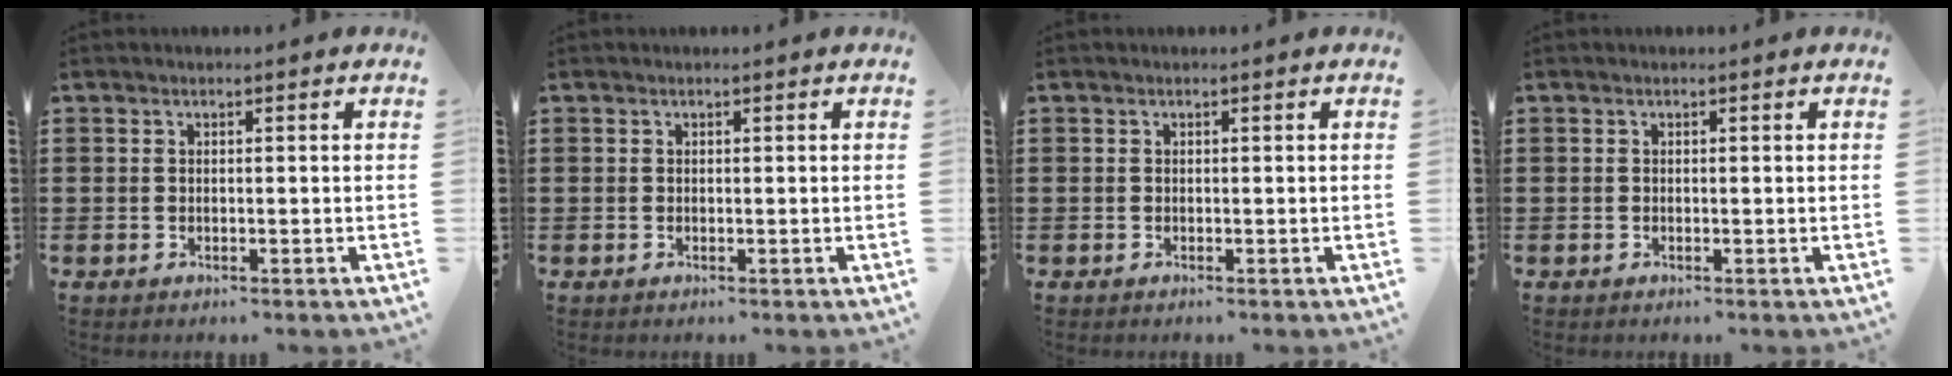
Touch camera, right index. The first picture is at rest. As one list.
[{"total": 0.0}, {"total": 0.0}, {"total": 0.0}]